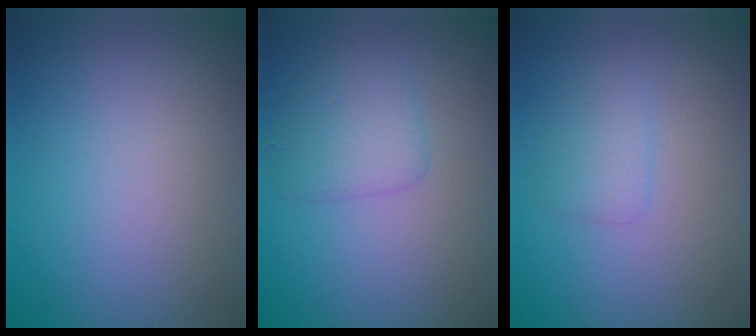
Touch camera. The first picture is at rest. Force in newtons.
{"total": 2.6, "press": 2.6, "slide": 0.0}
{"total": 1.6, "press": 1.6, "slide": 0.0}